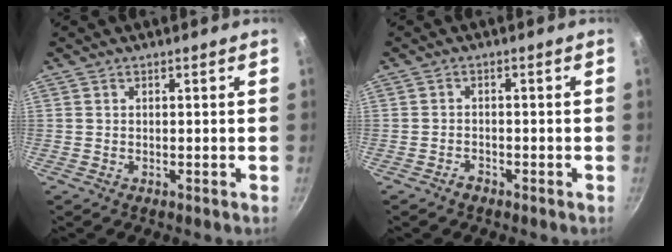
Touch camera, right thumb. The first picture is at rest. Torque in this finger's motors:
{"motor_torque": [-0.26, 0.05, -0.36, 0.03, 0.02]}